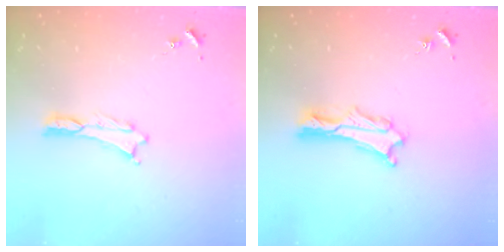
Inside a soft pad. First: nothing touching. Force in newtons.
{"total": 2.0, "press": 2.0, "slide": 0.2}